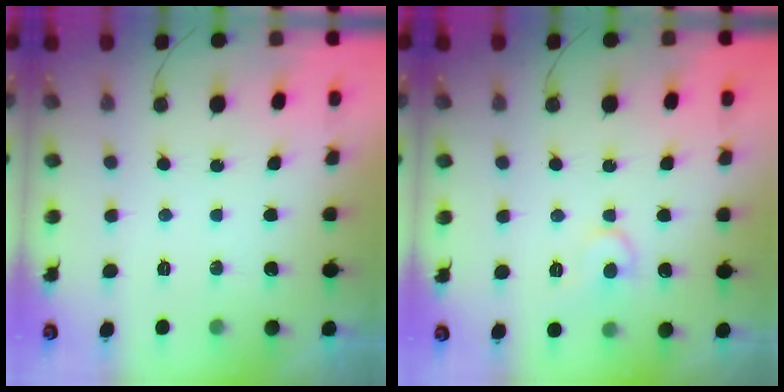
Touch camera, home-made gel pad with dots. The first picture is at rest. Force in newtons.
{"total": 8.6, "press": 8.5, "slide": 0.7}